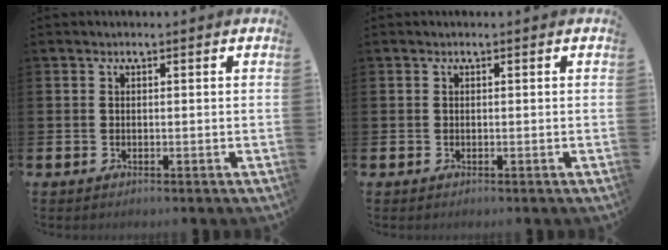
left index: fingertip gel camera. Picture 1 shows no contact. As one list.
[{"total": 0.0}]